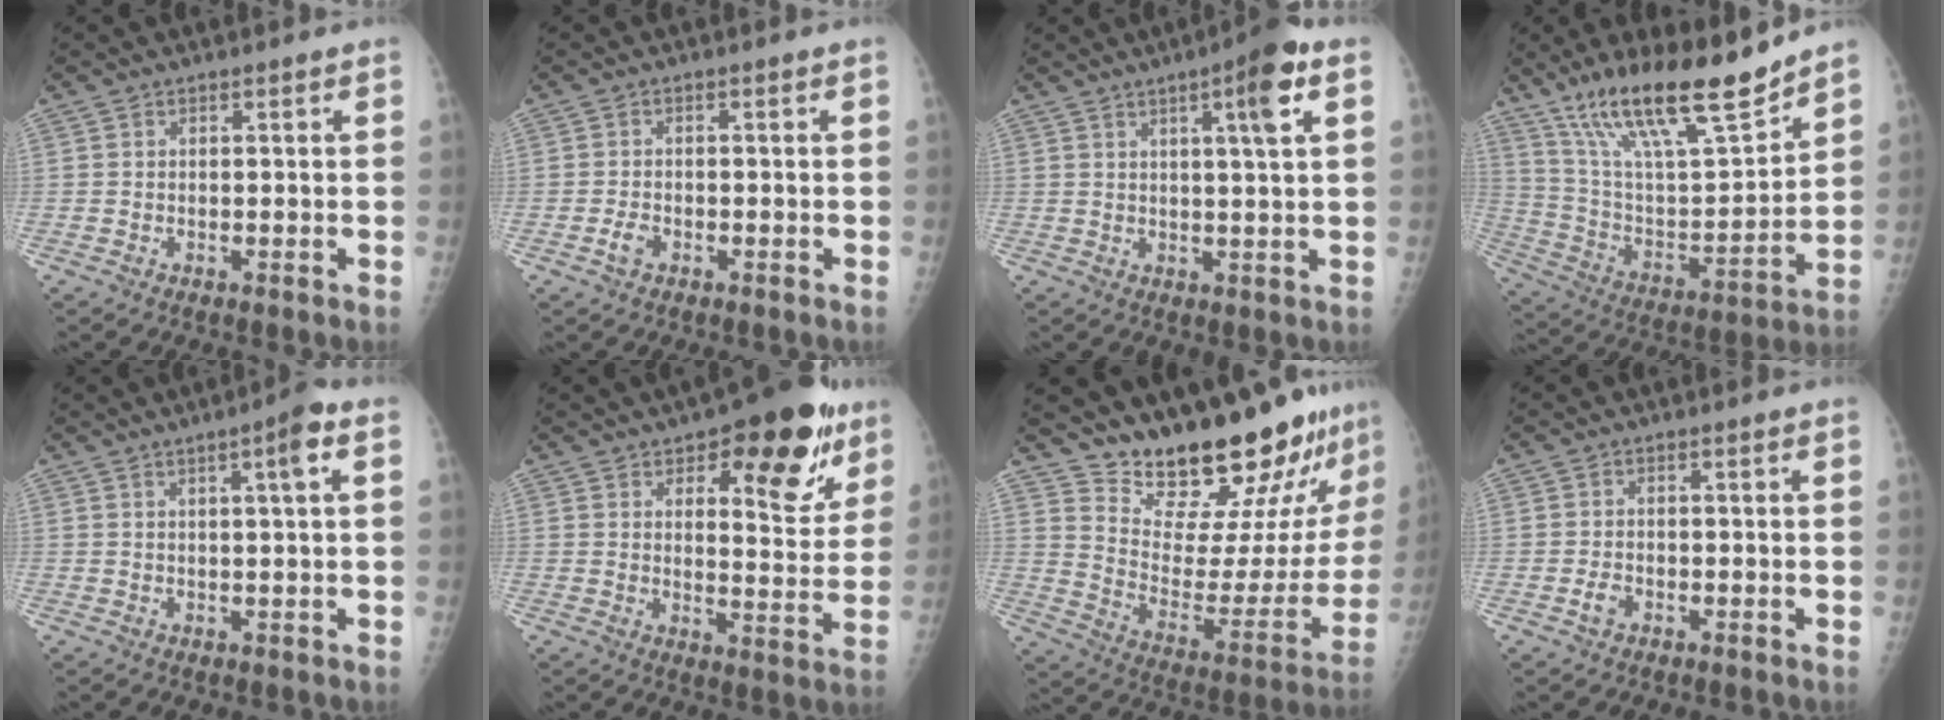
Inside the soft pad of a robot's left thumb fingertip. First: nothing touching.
{"total": 2.1, "force": [-1.0, 1.3, 1.3], "torque": [-0.026, 0.004, -0.020]}
{"total": 8.1, "force": [3.4, 0.8, 7.3], "torque": [-0.109, -0.004, 0.046]}
{"total": 22.0, "force": [16.5, 4.7, 13.8], "torque": [-0.216, -0.074, 0.298]}
{"total": 4.6, "force": [1.7, 0.4, 4.3], "torque": [-0.065, 0.002, 0.023]}
{"total": 16.6, "force": [8.9, 7.3, 11.9], "torque": [-0.096, -0.037, 0.119]}
{"total": 23.4, "force": [21.3, 4.4, 8.7], "torque": [-0.091, -0.175, 0.305]}
{"total": 1.9, "force": [-0.9, 1.3, 1.1], "torque": [-0.022, 0.004, -0.018]}